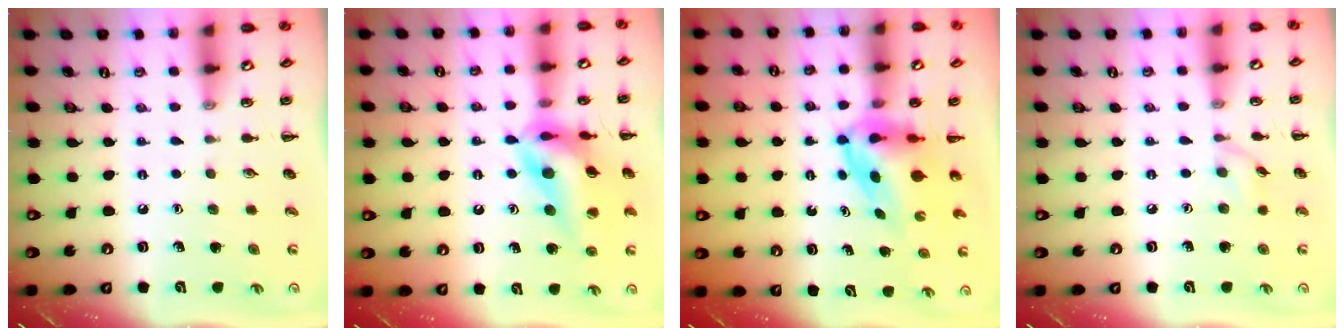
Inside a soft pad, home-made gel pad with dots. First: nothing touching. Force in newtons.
{"total": 17.4, "press": 17.1, "slide": 2.9}
{"total": 4.3, "press": 4.2, "slide": 1.1}
{"total": 6.0, "press": 6.0, "slide": 0.6}